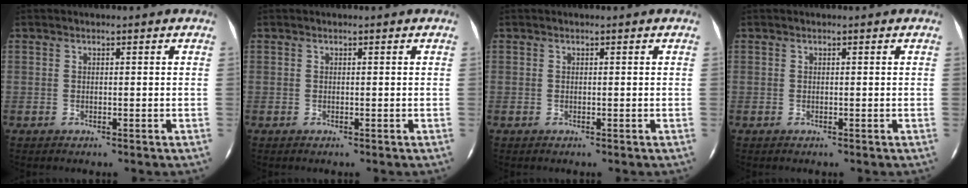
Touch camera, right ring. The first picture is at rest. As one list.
[{"total": 0.0}, {"total": 0.0}, {"total": 0.0}]